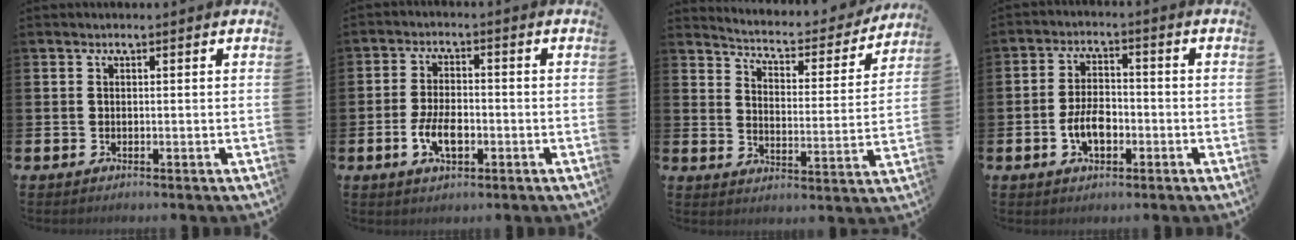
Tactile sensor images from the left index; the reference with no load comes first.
{"total": 5.0, "force": [-1.4, 2.6, 4.0], "torque": [-0.073, 0.004, -0.026]}
{"total": 4.8, "force": [4.6, 1.1, 0.9], "torque": [-0.041, -0.040, 0.070]}
{"total": 5.0, "force": [-1.6, 2.9, 3.8], "torque": [-0.064, 0.004, -0.034]}